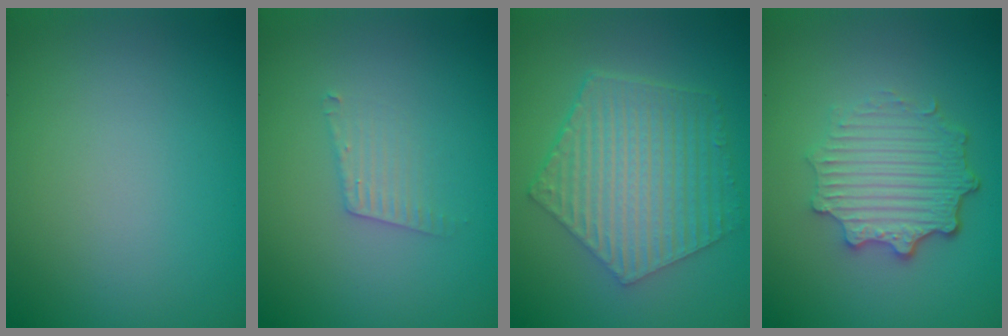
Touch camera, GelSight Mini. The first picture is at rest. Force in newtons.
{"total": 1.7, "press": 1.7, "slide": 0.0}
{"total": 6.9, "press": 5.0, "slide": 4.8}
{"total": 4.8, "press": 3.7, "slide": 3.1}